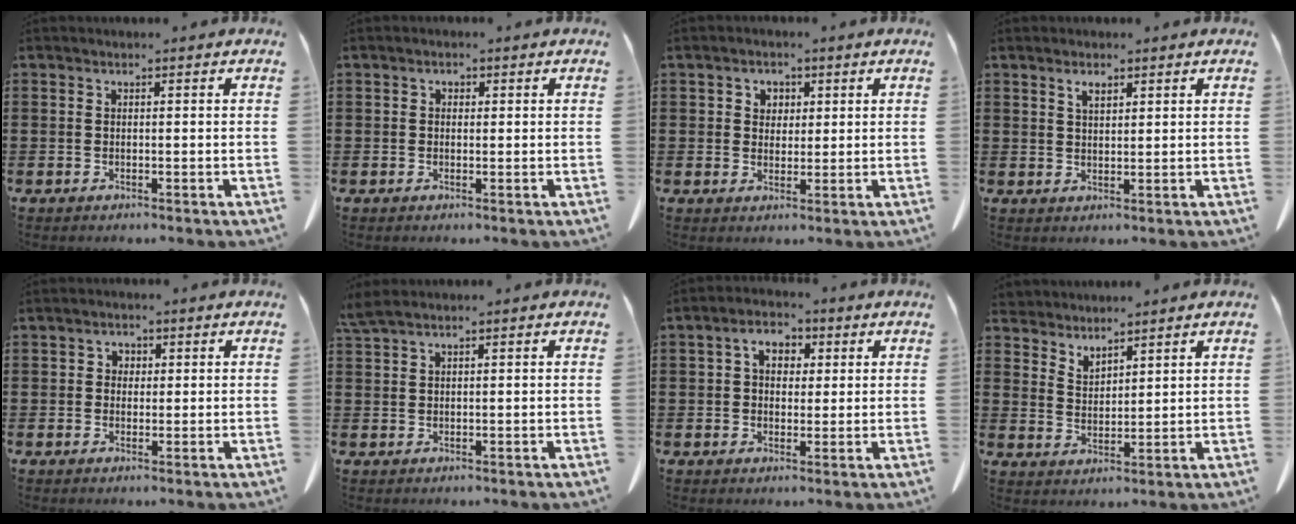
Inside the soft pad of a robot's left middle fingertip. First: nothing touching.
{"total": 0.7, "force": [0.1, 0.6, 0.4], "torque": [-0.012, 0.002, 0.003]}
{"total": 2.5, "force": [1.1, 2.1, 0.5], "torque": [-0.012, 0.005, 0.016]}
{"total": 2.1, "force": [1.5, 0.7, 1.4], "torque": [-0.023, -0.003, 0.025]}
{"total": 1.4, "force": [0.3, 1.2, 0.5], "torque": [-0.015, 0.006, 0.005]}
{"total": 2.0, "force": [1.5, 0.2, 1.3], "torque": [-0.030, -0.001, 0.029]}
{"total": 4.4, "force": [1.4, 3.1, 2.8], "torque": [-0.053, 0.007, 0.016]}
{"total": 3.6, "force": [3.5, 0.7, -0.2], "torque": [-0.009, -0.012, 0.067]}